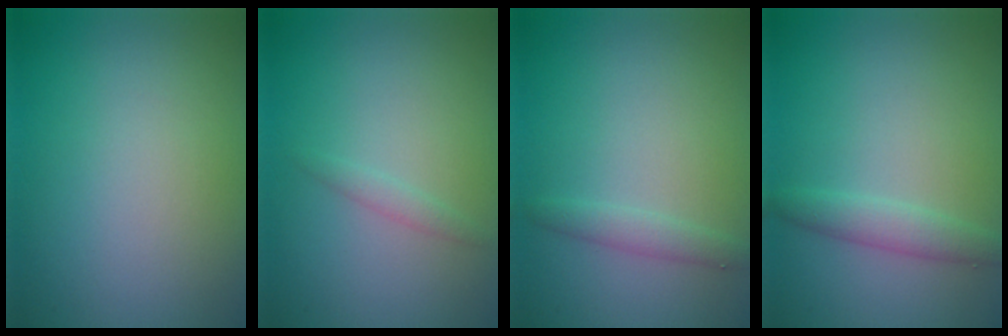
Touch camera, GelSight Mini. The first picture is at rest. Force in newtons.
{"total": 0.9, "press": 0.9, "slide": 0.1}
{"total": 1.4, "press": 1.4, "slide": 0.1}
{"total": 1.9, "press": 1.9, "slide": 0.0}